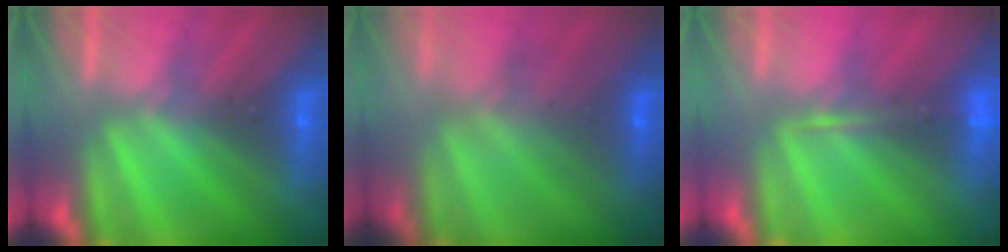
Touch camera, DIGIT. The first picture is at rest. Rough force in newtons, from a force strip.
{"total": 3.8}
{"total": 1.3}